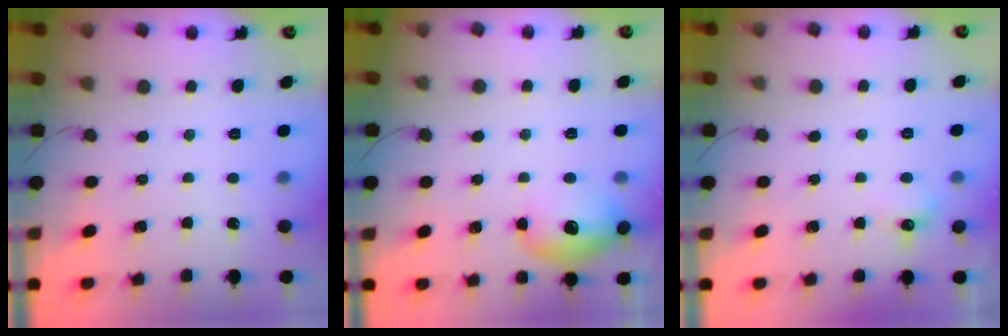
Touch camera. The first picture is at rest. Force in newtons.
{"total": 16.8, "press": 13.5, "slide": 10.0}
{"total": 4.8, "press": 4.6, "slide": 1.3}